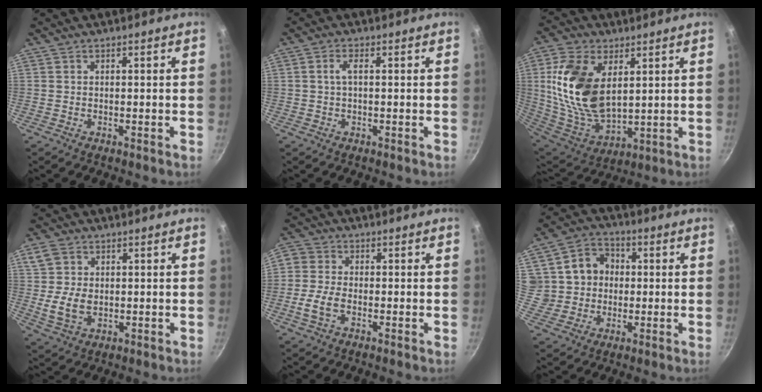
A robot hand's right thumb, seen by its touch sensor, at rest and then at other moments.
{"total": 2.2, "force": [0.2, 0.9, 2.0], "torque": [-0.044, 0.007, 0.003]}
{"total": 19.0, "force": [4.9, 11.1, 14.7], "torque": [-0.278, -0.027, 0.107]}
{"total": 6.9, "force": [0.2, 5.1, 4.7], "torque": [-0.084, -0.010, 0.004]}
{"total": 6.4, "force": [-1.8, 4.1, 4.6], "torque": [-0.096, 0.018, -0.047]}
{"total": 10.8, "force": [1.6, 9.7, 4.5], "torque": [-0.043, 0.016, 0.027]}